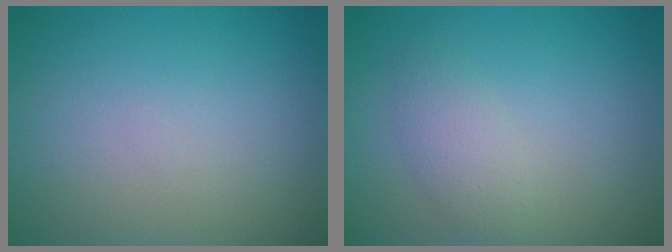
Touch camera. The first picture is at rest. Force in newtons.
{"total": 2.1, "press": 2.1, "slide": 0.1}